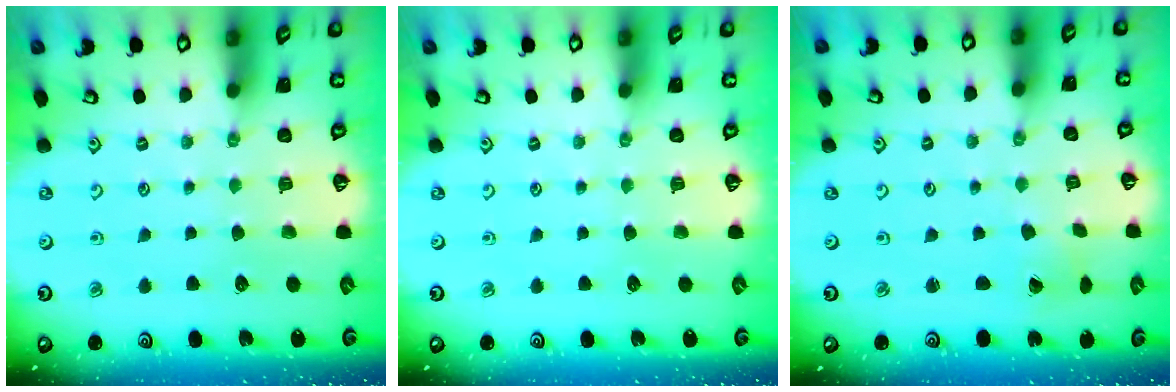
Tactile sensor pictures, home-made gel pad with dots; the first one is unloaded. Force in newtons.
{"total": 0.0}
{"total": 2.1, "press": 2.1, "slide": 0.3}